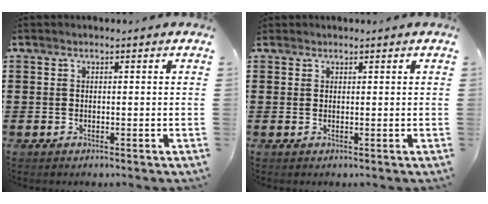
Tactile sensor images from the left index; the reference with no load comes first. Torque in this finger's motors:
{"motor_torque": [0.53, -0.65, 0.02, 0.00]}